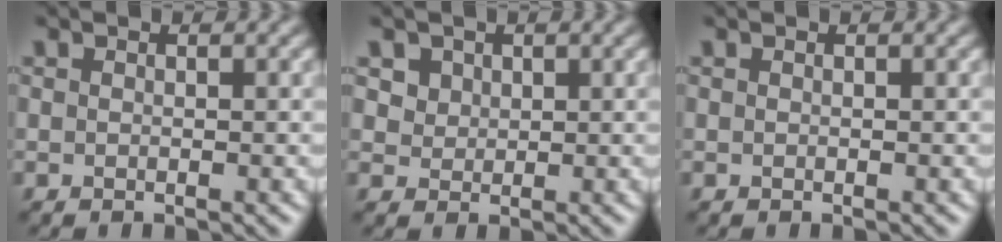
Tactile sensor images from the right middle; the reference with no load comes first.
{"total": 3.4, "force": [1.9, 2.4, 1.4], "torque": [-0.046, 0.000, 0.040]}
{"total": 0.0}